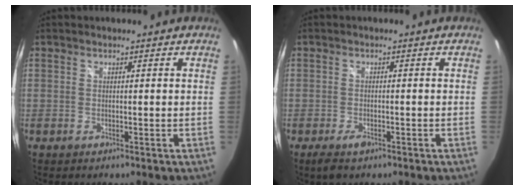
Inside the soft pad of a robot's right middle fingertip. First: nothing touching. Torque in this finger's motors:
{"motor_torque": [0.19, -0.27, 0.04, 0.02]}